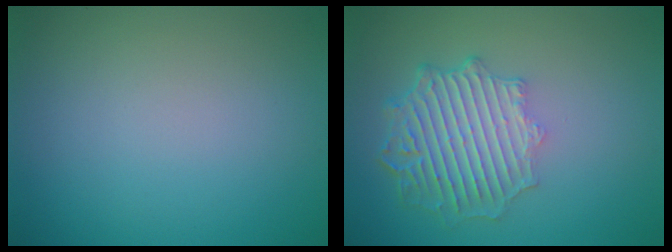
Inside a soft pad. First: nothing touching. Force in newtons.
{"total": 6.2, "press": 4.8, "slide": 3.8}